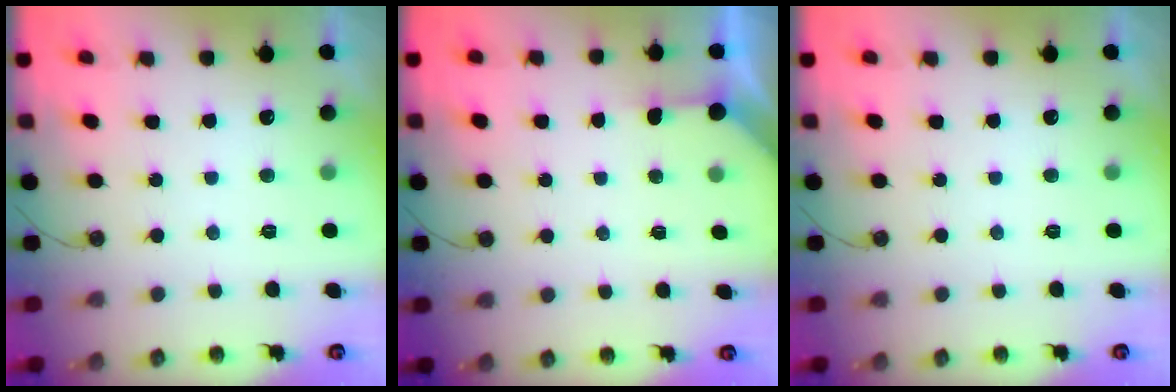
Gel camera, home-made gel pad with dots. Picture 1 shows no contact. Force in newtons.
{"total": 2.7, "press": 2.7, "slide": 0.4}
{"total": 0.0}